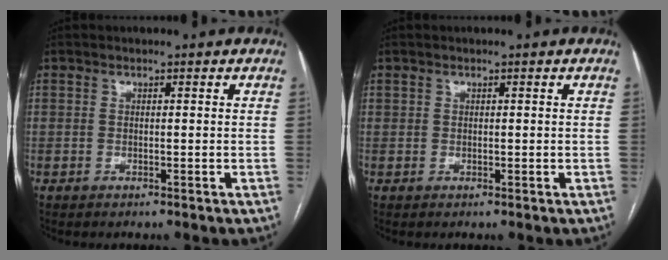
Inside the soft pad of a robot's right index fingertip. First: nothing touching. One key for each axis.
{"total": 0.6, "fx": 0.4, "fy": 0.4, "fz": 0.0, "tx": 0.010, "ty": 0.003, "tz": 0.007}